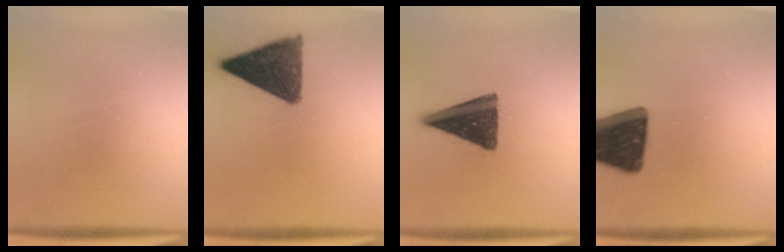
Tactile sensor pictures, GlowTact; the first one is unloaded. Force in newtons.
{"total": 12.3}
{"total": 14.2}
{"total": 17.2}